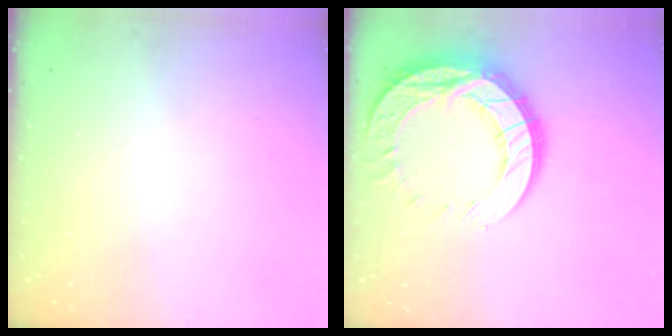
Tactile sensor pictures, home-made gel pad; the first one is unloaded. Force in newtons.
{"total": 19.4, "press": 19.4, "slide": 1.8}